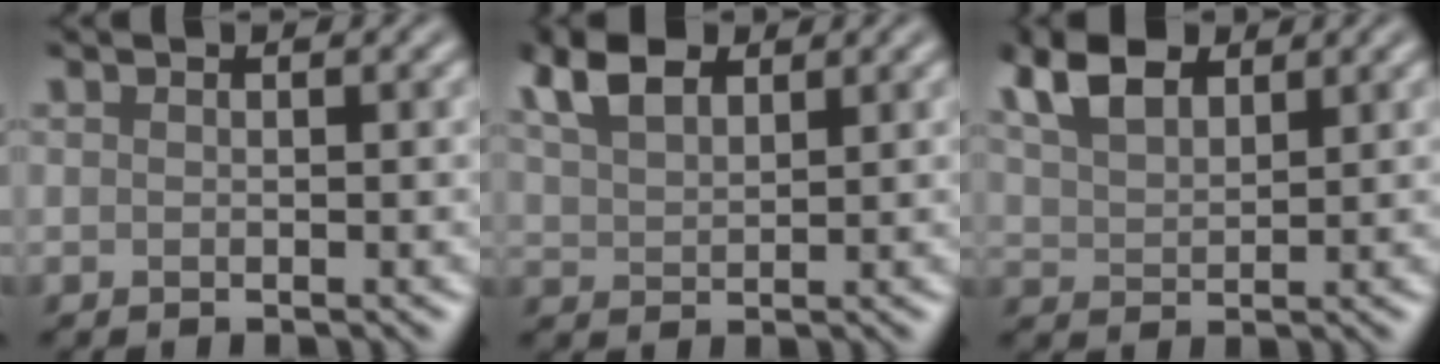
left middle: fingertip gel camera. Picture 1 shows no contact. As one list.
[{"total": 4.9, "force": [3.2, 2.5, 2.8], "torque": [-0.071, 0.012, 0.062]}, {"total": 5.5, "force": [3.6, 2.8, 3.2], "torque": [-0.080, 0.013, 0.068]}]